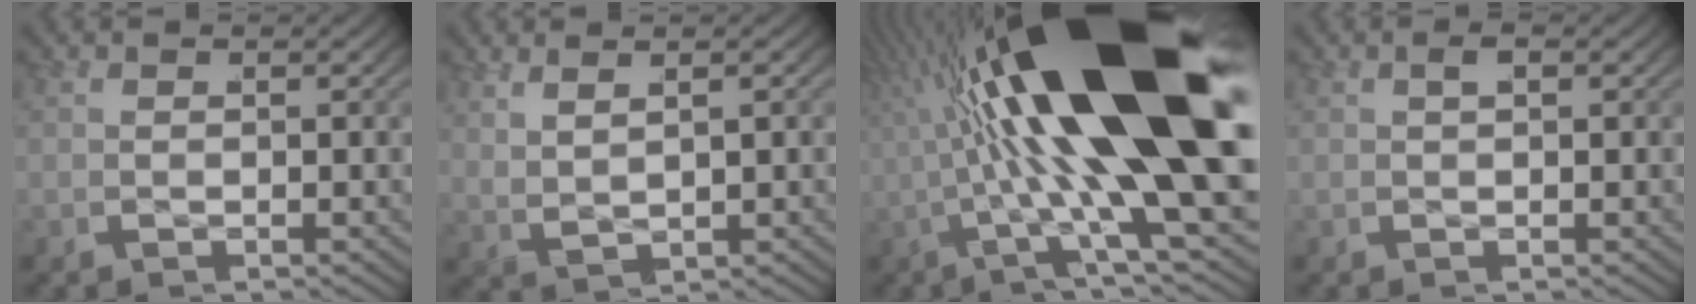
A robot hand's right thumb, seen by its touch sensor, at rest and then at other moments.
{"total": 1.7, "force": [0.5, 0.4, 1.5], "torque": [-0.038, -0.003, 0.019]}
{"total": 23.4, "force": [2.7, 7.7, 22.0], "torque": [-0.367, 0.025, 0.035]}
{"total": 0.6, "force": [0.3, -0.2, 0.5], "torque": [-0.003, 0.008, 0.003]}